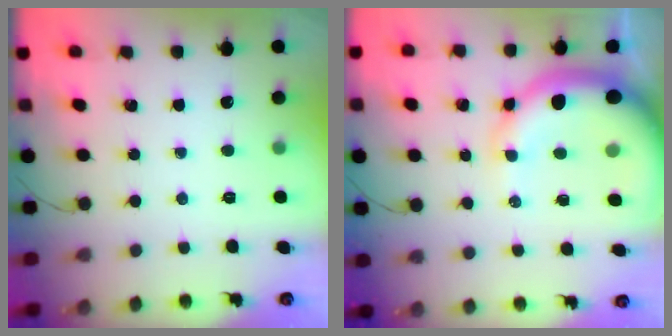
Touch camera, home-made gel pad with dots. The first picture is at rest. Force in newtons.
{"total": 13.7, "press": 13.3, "slide": 3.3}